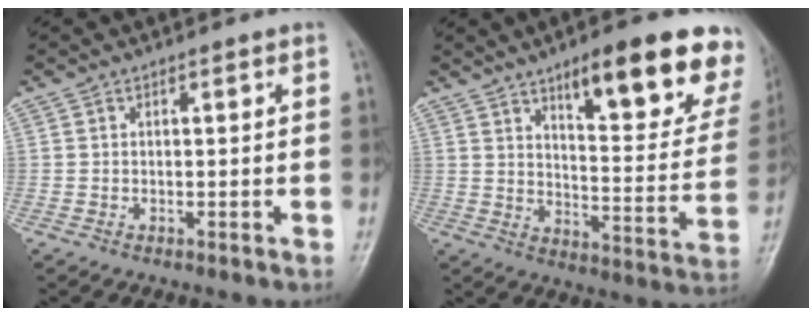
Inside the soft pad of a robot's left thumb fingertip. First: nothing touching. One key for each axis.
{"total": 20.8, "fx": 12.6, "fy": 6.3, "fz": 15.4, "tx": -0.154, "ty": -0.052, "tz": 0.176}